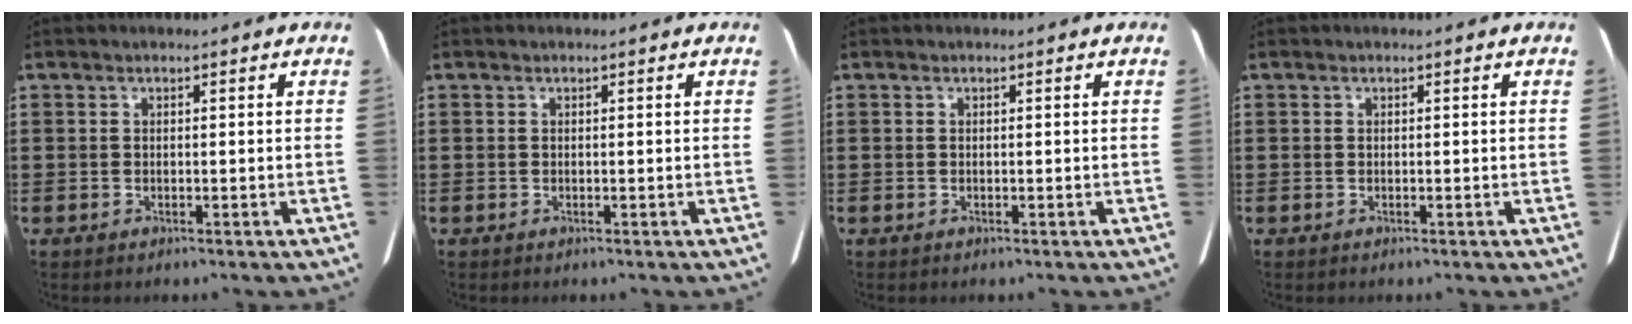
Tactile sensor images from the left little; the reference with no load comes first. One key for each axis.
{"total": 0.0}
{"total": 0.0}
{"total": 0.0}